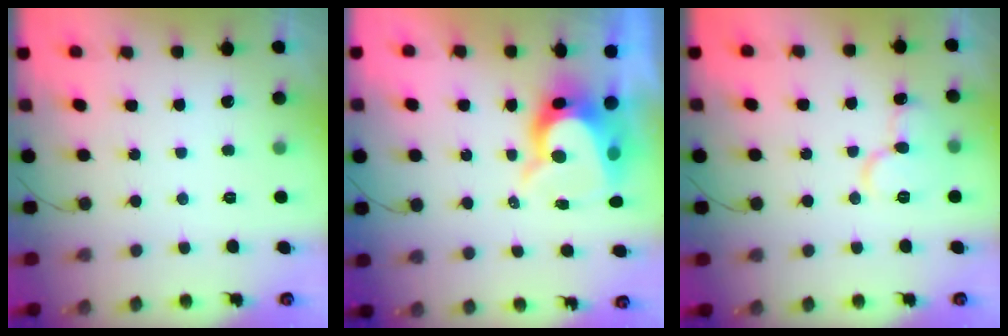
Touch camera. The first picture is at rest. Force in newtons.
{"total": 9.6, "press": 9.5, "slide": 0.8}
{"total": 10.2, "press": 10.1, "slide": 1.4}